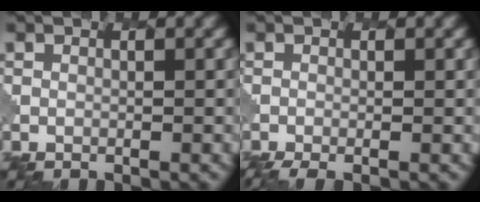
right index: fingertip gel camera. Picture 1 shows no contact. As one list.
[{"total": 2.7, "force": [-1.7, 0.8, 1.9], "torque": [-0.021, -0.004, -0.025]}]